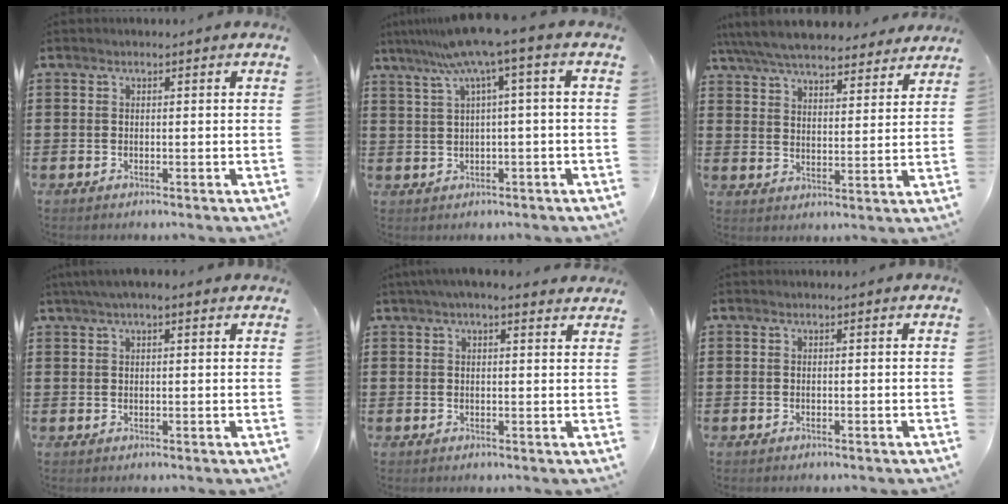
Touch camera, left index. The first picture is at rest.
{"total": 7.3, "force": [2.8, -0.8, 6.7], "torque": [-0.133, -0.016, 0.045]}
{"total": 6.9, "force": [6.5, 1.1, 1.9], "torque": [-0.065, -0.028, 0.118]}
{"total": 2.8, "force": [1.9, 0.6, 1.9], "torque": [-0.041, 0.007, 0.035]}
{"total": 3.2, "force": [2.4, 0.8, 1.9], "torque": [-0.042, 0.006, 0.044]}
{"total": 0.0}